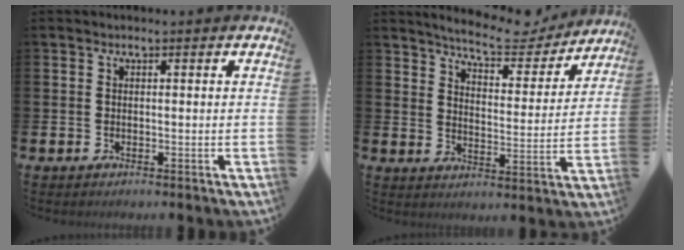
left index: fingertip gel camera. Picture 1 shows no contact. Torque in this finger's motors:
{"motor_torque": [0.98, -1.16, 0.18, 0.09]}